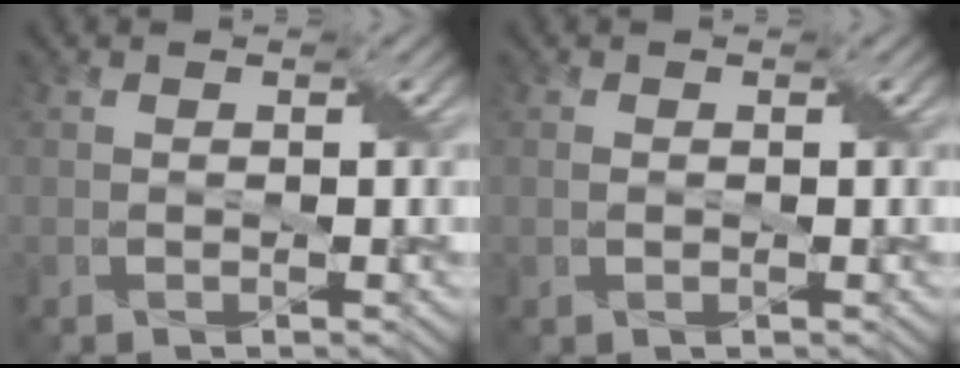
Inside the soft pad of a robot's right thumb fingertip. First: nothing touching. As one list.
[{"total": 0.8, "force": [0.0, 0.5, 0.6], "torque": [-0.013, 0.001, 0.000]}]